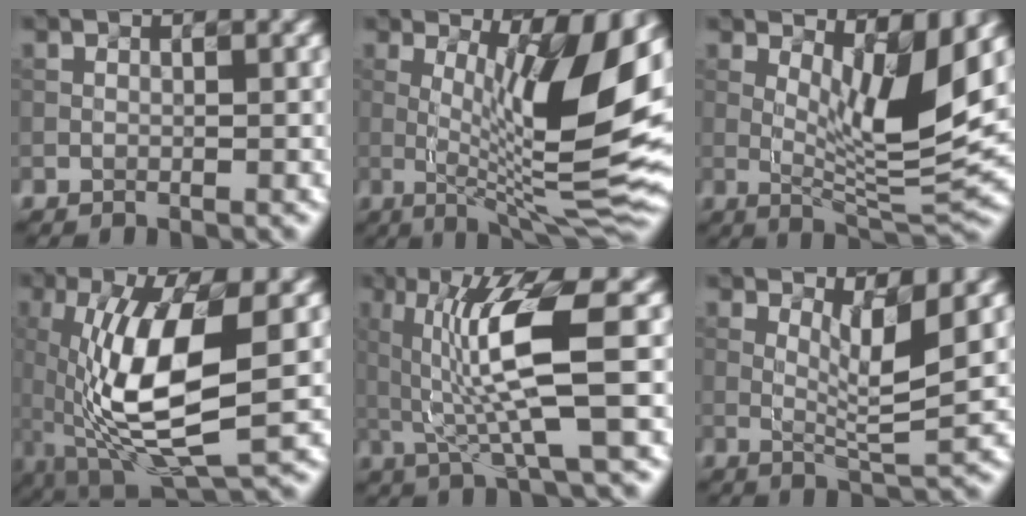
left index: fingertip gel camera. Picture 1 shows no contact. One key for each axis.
{"total": 12.0, "fx": 1.6, "fy": 2.6, "fz": 11.6, "tx": -0.172, "ty": -0.002, "tz": 0.041}
{"total": 7.1, "fx": 1.9, "fy": 1.6, "fz": 6.6, "tx": -0.109, "ty": -0.020, "tz": 0.049}
{"total": 10.1, "fx": -1.3, "fy": 3.5, "fz": 9.4, "tx": -0.188, "ty": 0.002, "tz": -0.012}
{"total": 7.5, "fx": 0.3, "fy": 1.0, "fz": 7.4, "tx": -0.133, "ty": -0.007, "tz": 0.024}
{"total": 3.5, "fx": 1.1, "fy": 0.3, "fz": 3.3, "tx": -0.063, "ty": -0.007, "tz": 0.036}